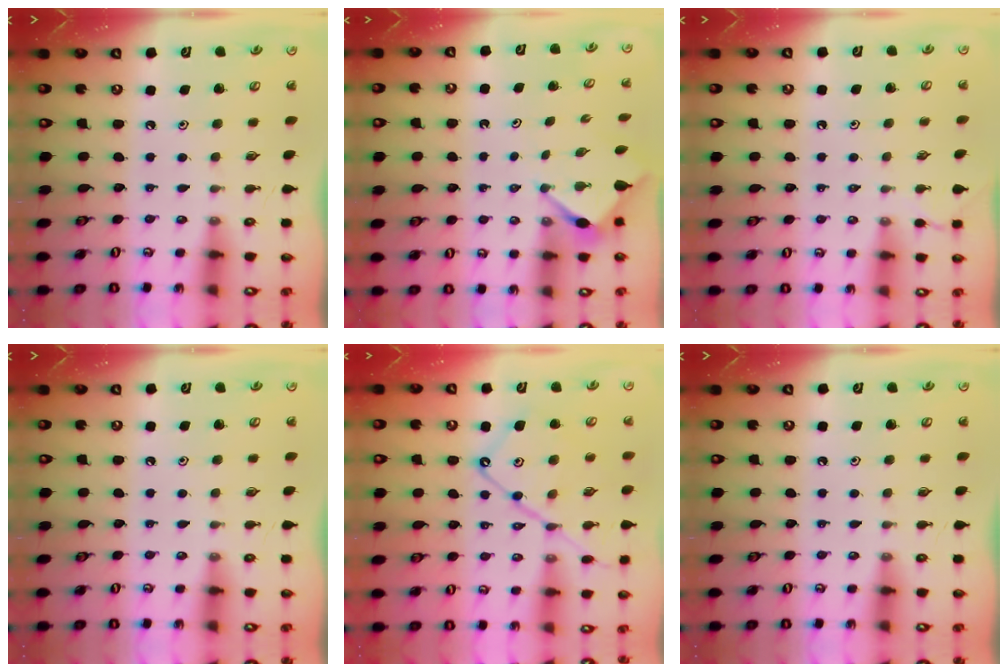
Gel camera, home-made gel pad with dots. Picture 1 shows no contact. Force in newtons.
{"total": 3.4, "press": 3.4, "slide": 0.3}
{"total": 1.8, "press": 1.8, "slide": 0.3}
{"total": 0.0}
{"total": 13.7, "press": 13.6, "slide": 1.2}
{"total": 0.0}